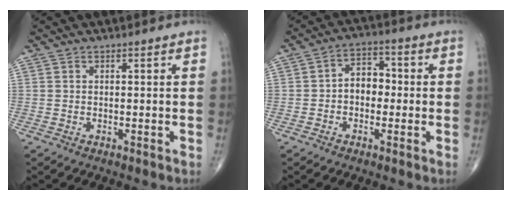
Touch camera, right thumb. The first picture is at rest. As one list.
[{"total": 5.9, "force": [-0.6, 4.3, 4.1], "torque": [-0.041, 0.022, -0.021]}]